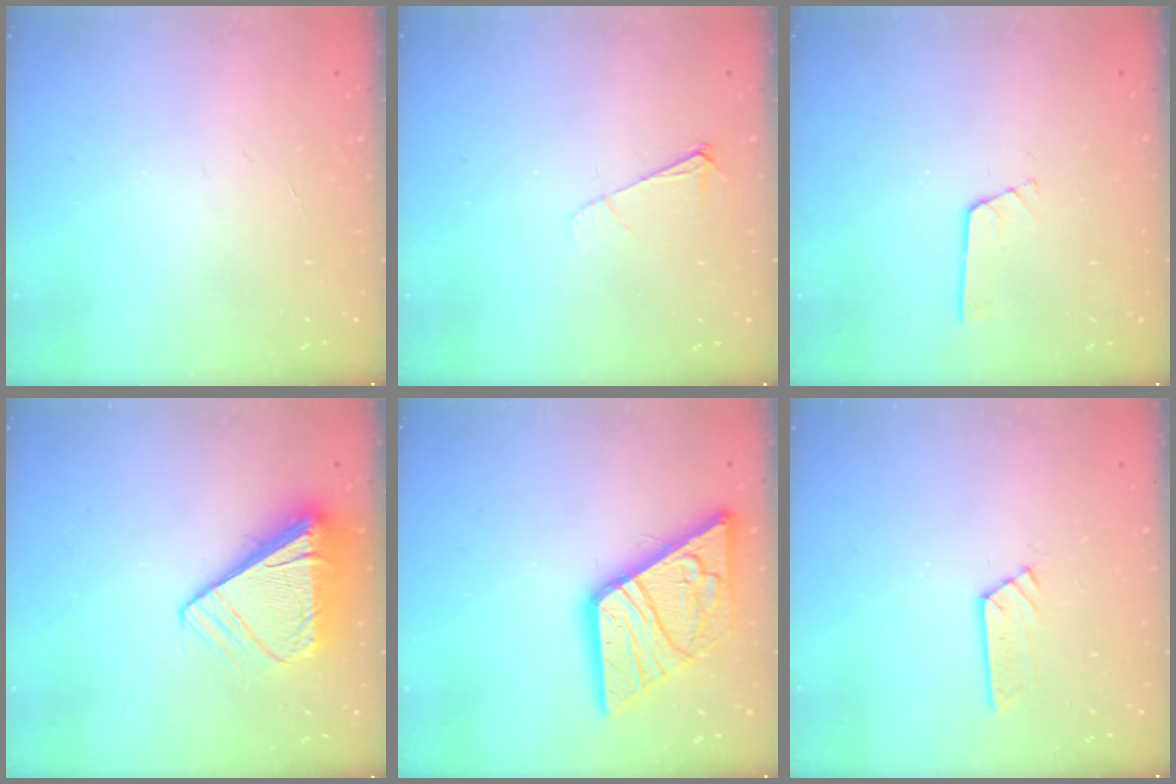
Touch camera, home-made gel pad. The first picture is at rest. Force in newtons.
{"total": 5.5, "press": 5.4, "slide": 0.7}
{"total": 2.4, "press": 2.4, "slide": 0.2}
{"total": 9.2, "press": 9.2, "slide": 1.3}
{"total": 17.1, "press": 17.0, "slide": 1.8}
{"total": 3.3, "press": 3.3, "slide": 0.4}